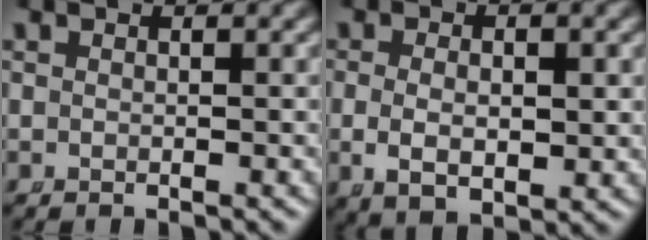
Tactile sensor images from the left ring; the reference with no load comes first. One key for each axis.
{"total": 3.8, "fx": -0.5, "fy": 2.2, "fz": 3.1, "tx": -0.064, "ty": -0.019, "tz": 0.007}